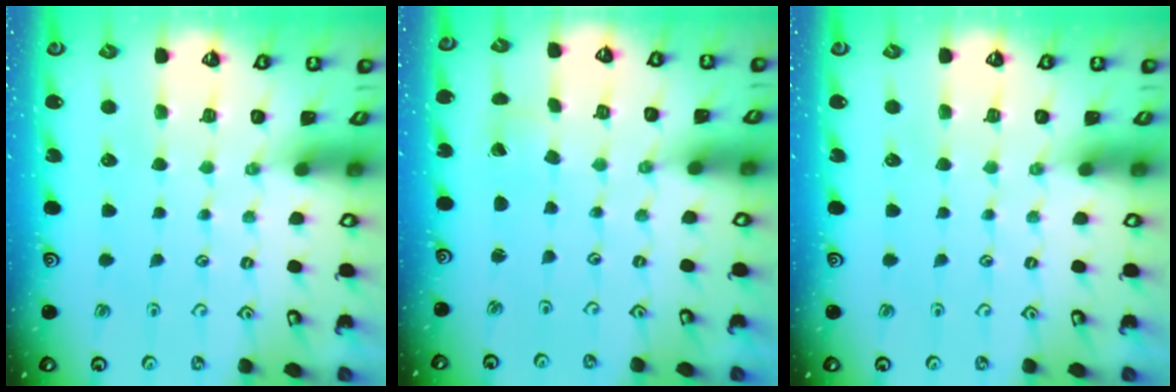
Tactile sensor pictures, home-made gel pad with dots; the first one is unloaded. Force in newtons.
{"total": 0.7, "press": 0.7, "slide": 0.0}
{"total": 0.0}